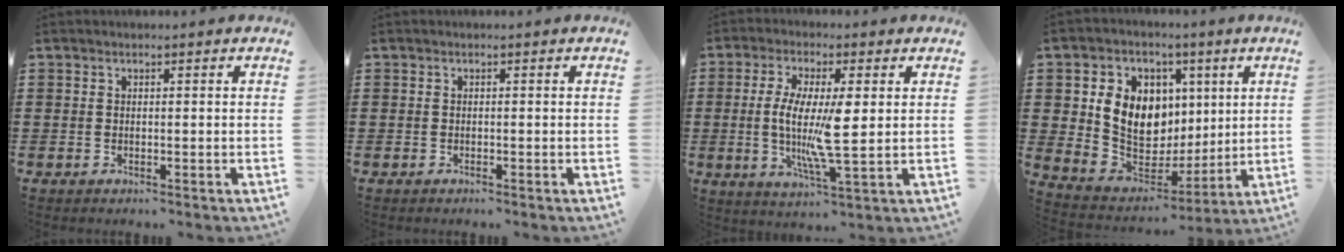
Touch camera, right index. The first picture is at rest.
{"total": 0.0}
{"total": 9.1, "force": [0.3, 1.9, 8.9], "torque": [-0.176, -0.007, 0.003]}
{"total": 10.5, "force": [2.4, 8.8, 5.1], "torque": [-0.128, 0.004, 0.051]}